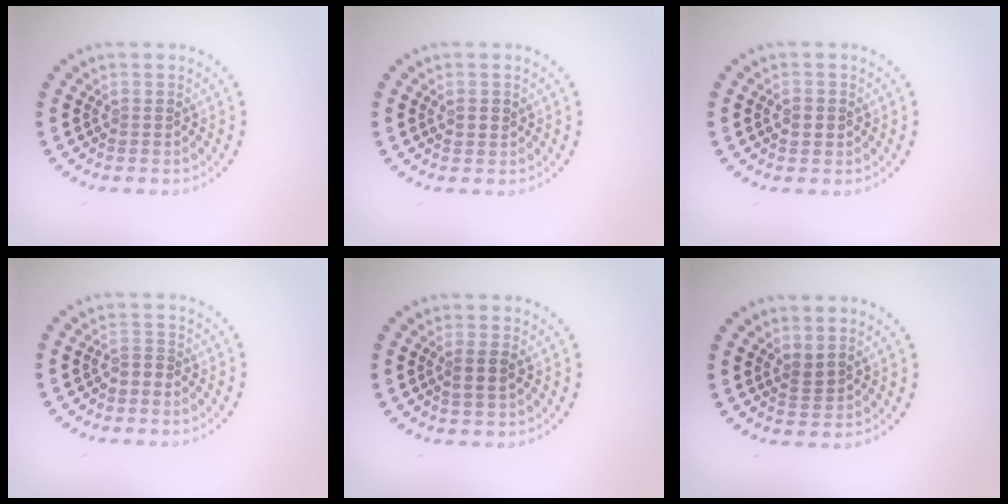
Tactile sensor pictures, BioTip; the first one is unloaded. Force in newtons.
{"total": 1.0, "press": 0.9, "slide": 0.3}
{"total": 1.2, "press": 1.2, "slide": 0.1}
{"total": 1.2, "press": 1.0, "slide": 0.7}
{"total": 1.7, "press": 1.6, "slide": 0.6}
{"total": 1.2, "press": 1.0, "slide": 0.7}